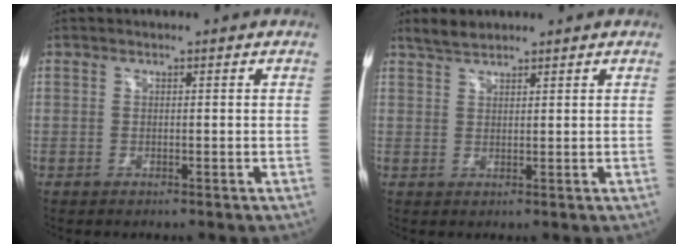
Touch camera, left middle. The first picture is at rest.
{"total": 2.7, "force": [2.5, 0.7, 0.8], "torque": [-0.021, 0.012, 0.049]}